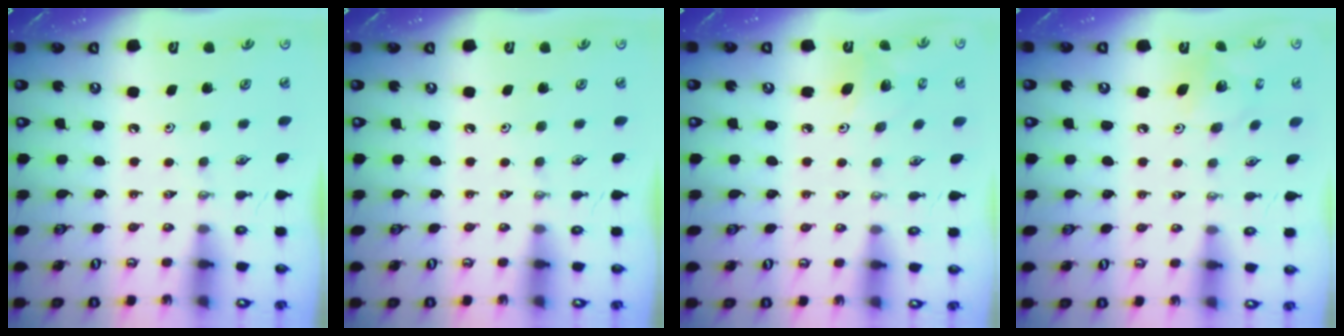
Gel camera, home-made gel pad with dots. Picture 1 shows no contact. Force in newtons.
{"total": 0.0}
{"total": 5.8, "press": 5.6, "slide": 1.6}
{"total": 7.1, "press": 7.1, "slide": 0.4}